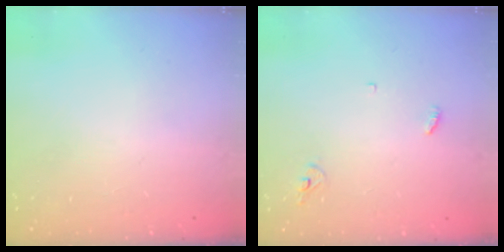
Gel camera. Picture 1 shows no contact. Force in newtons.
{"total": 3.1, "press": 3.1, "slide": 0.2}